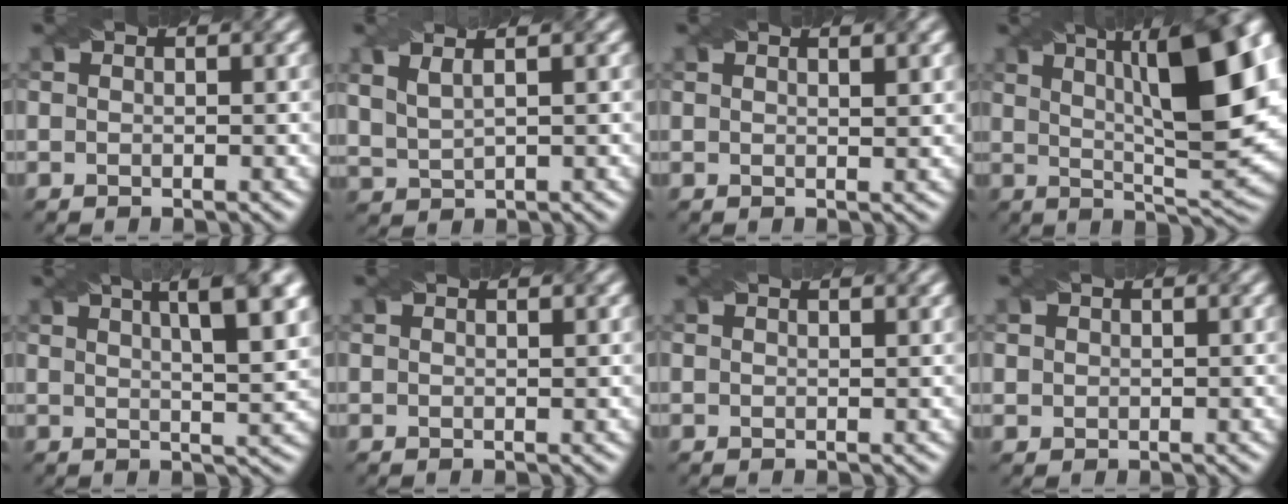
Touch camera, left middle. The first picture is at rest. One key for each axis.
{"total": 4.1, "fx": 2.5, "fy": 1.8, "fz": 2.8, "tx": -0.053, "ty": 0.031, "tz": 0.033}
{"total": 2.0, "fx": 1.3, "fy": 0.6, "fz": 1.4, "tx": -0.010, "ty": 0.004, "tz": 0.007}
{"total": 15.3, "fx": 4.6, "fy": 5.2, "fz": 13.6, "tx": -0.145, "ty": 0.025, "tz": 0.061}
{"total": 9.9, "fx": 4.6, "fy": 3.4, "fz": 8.0, "tx": -0.060, "ty": 0.038, "tz": 0.040}
{"total": 1.0, "fx": 0.8, "fy": 0.1, "fz": 0.6, "tx": -0.013, "ty": 0.000, "tz": 0.008}
{"total": 1.2, "fx": 1.0, "fy": 0.3, "fz": 0.7, "tx": -0.010, "ty": -0.002, "tz": 0.010}
{"total": 0.7, "fx": -0.1, "fy": 0.7, "fz": -0.2, "tx": 0.008, "ty": -0.001, "tz": 0.009}